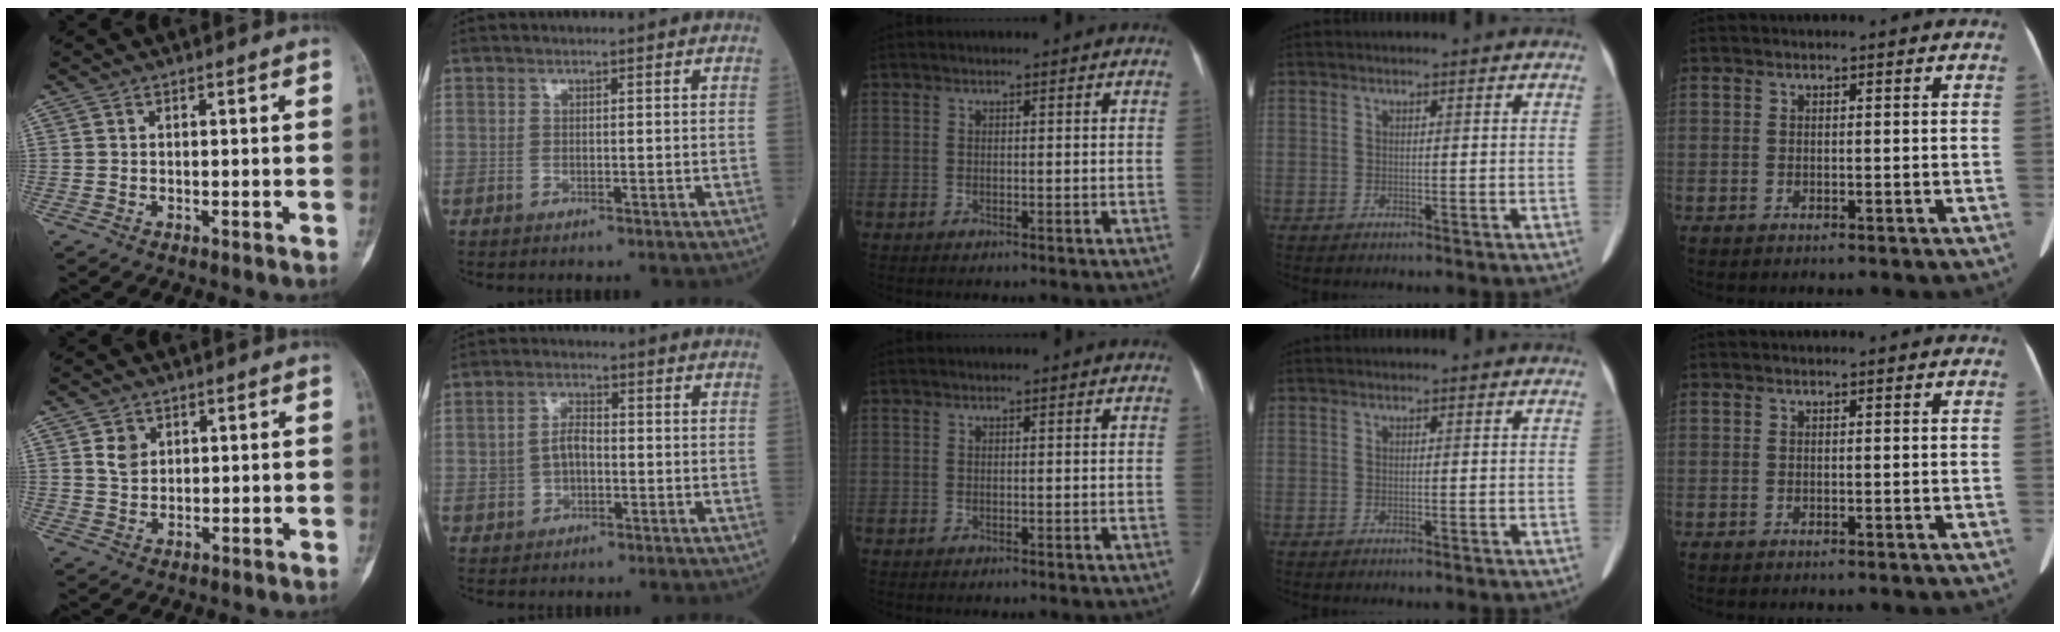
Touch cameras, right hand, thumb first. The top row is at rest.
{"thumb": {"total": 3.5, "force": [1.5, 2.7, 1.6], "torque": [-0.014, -0.010, 0.031]}, "index": {"total": 4.8, "force": [-0.5, 3.0, 3.7], "torque": [-0.083, 0.017, -0.008]}}